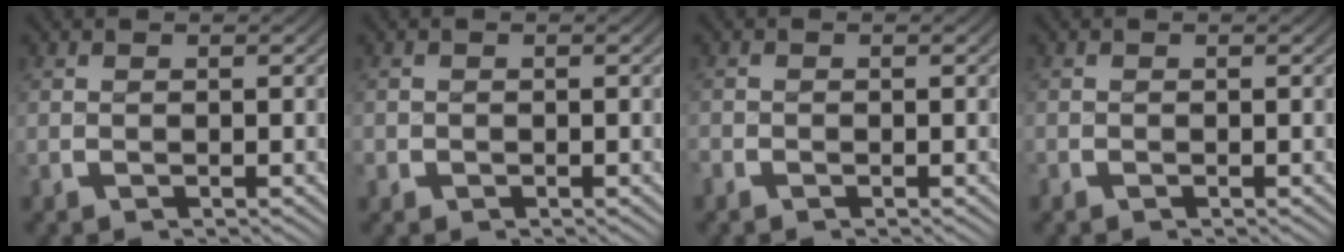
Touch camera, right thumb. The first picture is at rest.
{"total": 1.0, "force": [-0.4, 0.8, -0.3], "torque": [0.000, -0.011, -0.005]}
{"total": 0.9, "force": [-0.7, 0.5, -0.3], "torque": [0.000, -0.008, -0.015]}
{"total": 0.6, "force": [-0.4, 0.2, -0.4], "torque": [0.006, -0.007, -0.007]}